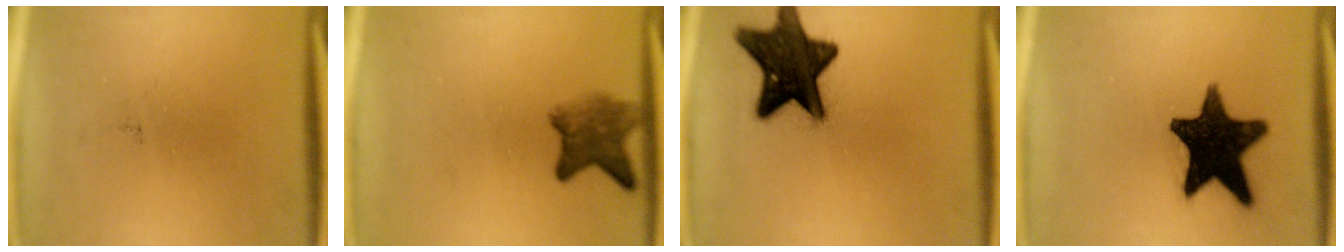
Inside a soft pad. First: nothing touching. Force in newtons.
{"total": 5.2}
{"total": 16.6}
{"total": 16.5}